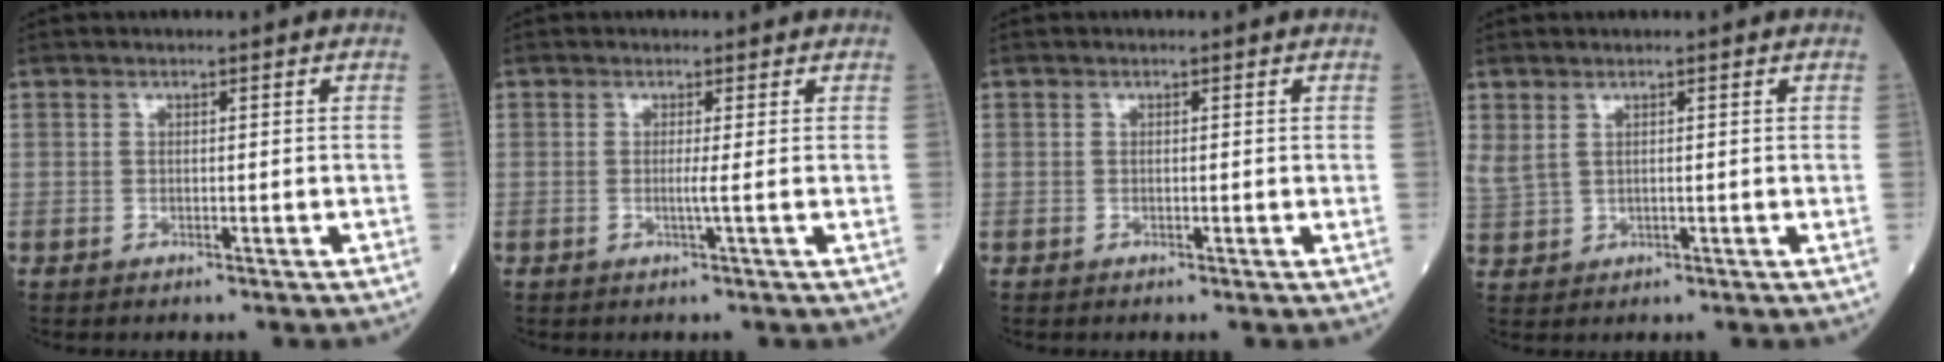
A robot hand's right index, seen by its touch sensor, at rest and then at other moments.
{"total": 1.0, "force": [-0.1, -0.5, 0.9], "torque": [-0.007, -0.001, -0.007]}
{"total": 0.0}
{"total": 3.3, "force": [1.4, 1.6, 2.5], "torque": [-0.070, 0.001, 0.037]}